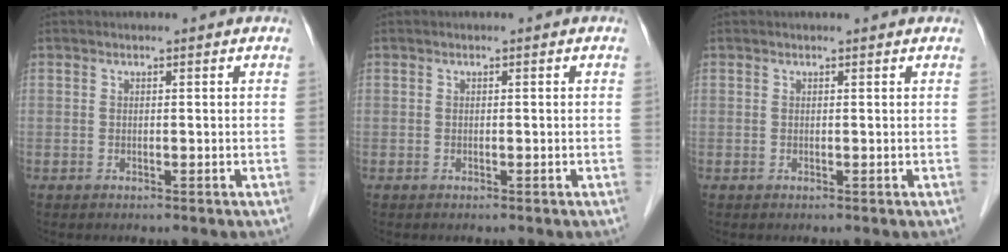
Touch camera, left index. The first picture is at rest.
{"total": 0.0}
{"total": 1.2, "force": [1.2, 0.1, 0.3], "torque": [-0.009, 0.006, 0.010]}